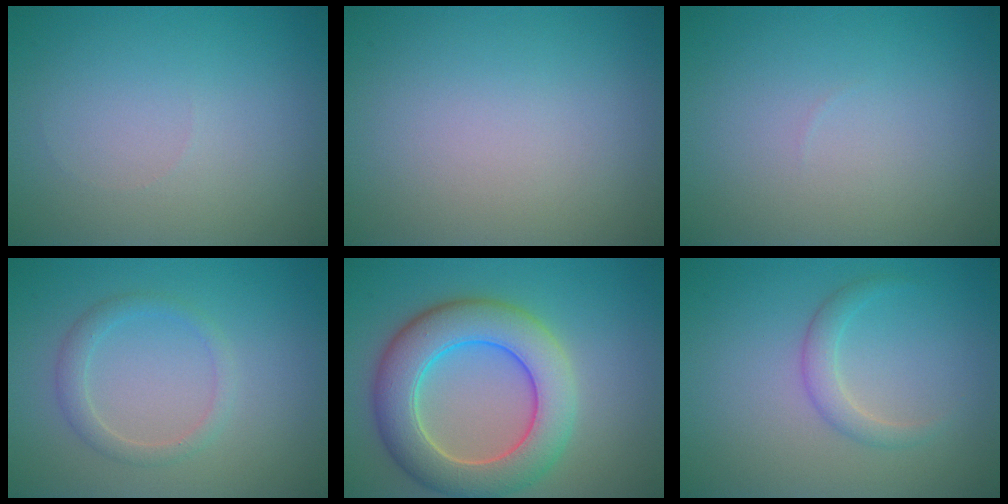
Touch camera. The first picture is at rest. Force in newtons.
{"total": 0.0}
{"total": 0.0}
{"total": 1.8, "press": 1.8, "slide": 0.1}
{"total": 8.2, "press": 8.2, "slide": 0.4}
{"total": 1.7, "press": 1.7, "slide": 0.0}